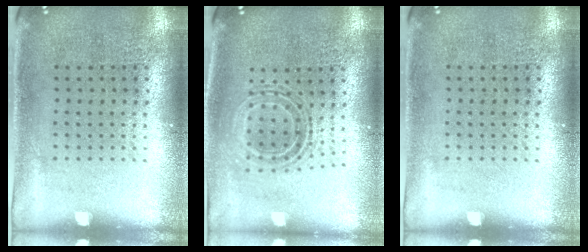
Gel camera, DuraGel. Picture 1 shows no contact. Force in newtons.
{"total": 0.9, "press": 0.8, "slide": 0.3}
{"total": 0.0}